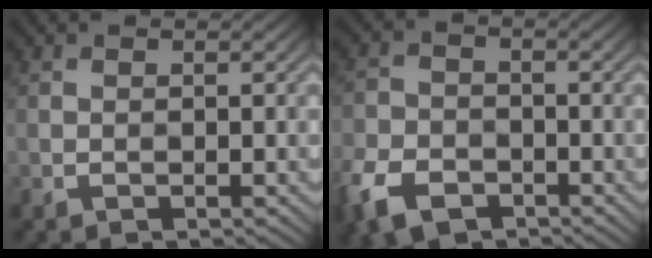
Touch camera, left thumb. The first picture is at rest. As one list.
[{"total": 7.5, "force": [-3.7, 4.9, 4.3], "torque": [-0.101, -0.019, -0.082]}]